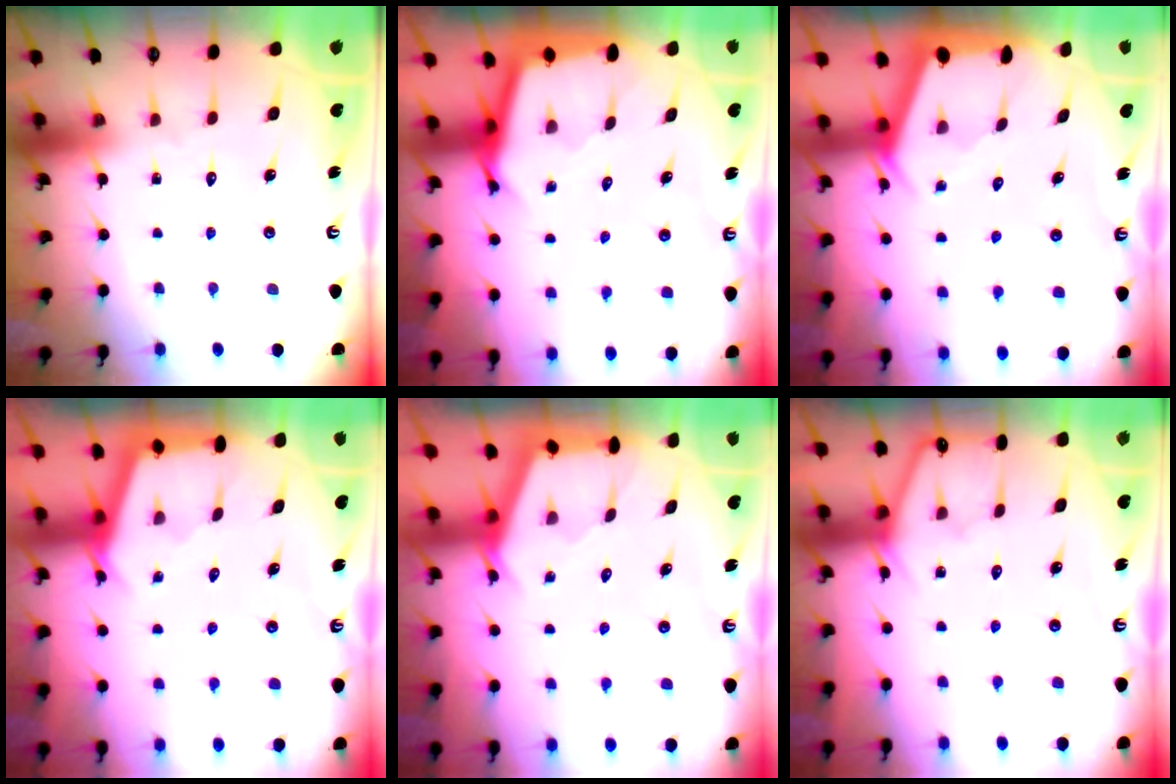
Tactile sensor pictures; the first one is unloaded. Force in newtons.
{"total": 2.6, "press": 2.6, "slide": 0.1}
{"total": 2.4, "press": 2.4, "slide": 0.3}
{"total": 2.8, "press": 2.7, "slide": 0.3}
{"total": 2.4, "press": 2.4, "slide": 0.3}
{"total": 5.6, "press": 5.5, "slide": 0.8}